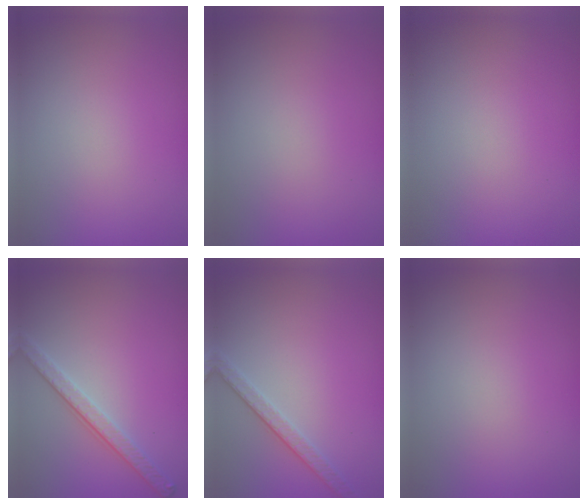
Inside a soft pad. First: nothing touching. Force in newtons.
{"total": 0.0}
{"total": 0.0}
{"total": 2.8, "press": 2.7, "slide": 0.8}
{"total": 2.5, "press": 2.2, "slide": 1.2}
{"total": 0.0}